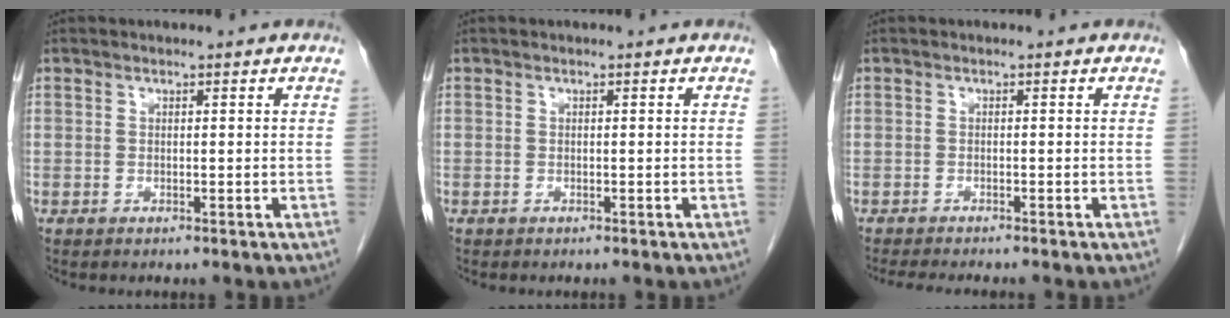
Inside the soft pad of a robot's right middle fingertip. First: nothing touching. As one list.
[{"total": 0.0}, {"total": 5.9, "force": [-5.2, 0.5, 2.8], "torque": [-0.036, -0.013, -0.078]}]